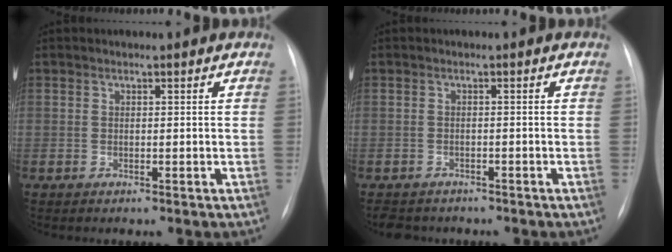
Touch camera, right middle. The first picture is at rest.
{"total": 4.6, "force": [-4.1, 2.1, 0.8], "torque": [-0.008, -0.003, -0.057]}